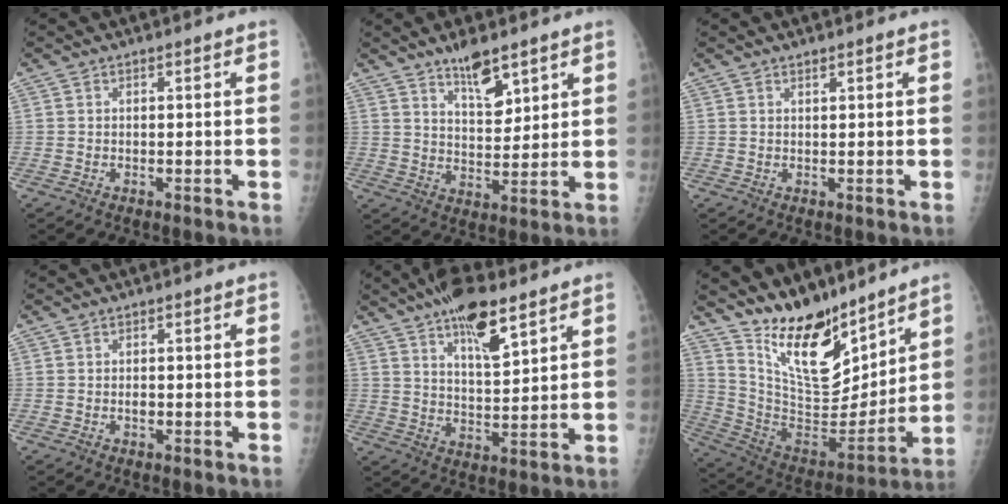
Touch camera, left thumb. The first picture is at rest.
{"total": 7.9, "force": [5.5, 3.0, 4.8], "torque": [-0.058, -0.043, 0.095]}
{"total": 0.7, "force": [0.6, 0.2, 0.3], "torque": [-0.005, -0.004, 0.011]}
{"total": 0.9, "force": [-0.3, 0.6, 0.6], "torque": [-0.005, 0.001, -0.004]}
{"total": 12.3, "force": [7.7, 4.1, 8.7], "torque": [-0.123, -0.036, 0.130]}
{"total": 19.7, "force": [14.6, 7.8, 10.6], "torque": [-0.129, -0.105, 0.267]}